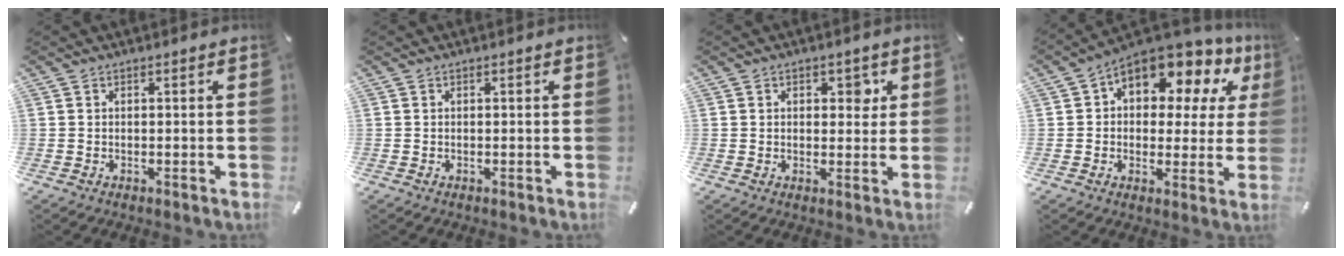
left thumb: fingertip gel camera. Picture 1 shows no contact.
{"total": 0.0}
{"total": 3.9, "force": [1.4, 2.6, 2.5], "torque": [-0.014, -0.007, 0.012]}
{"total": 11.4, "force": [6.8, 6.5, 6.4], "torque": [-0.094, -0.054, 0.121]}